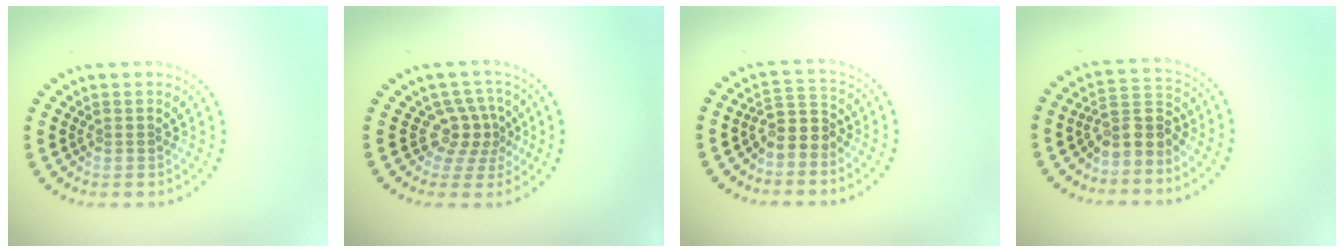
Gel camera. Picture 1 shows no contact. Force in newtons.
{"total": 2.9, "press": 2.2, "slide": 2.0}
{"total": 2.7, "press": 2.2, "slide": 1.5}
{"total": 3.2, "press": 2.6, "slide": 1.8}